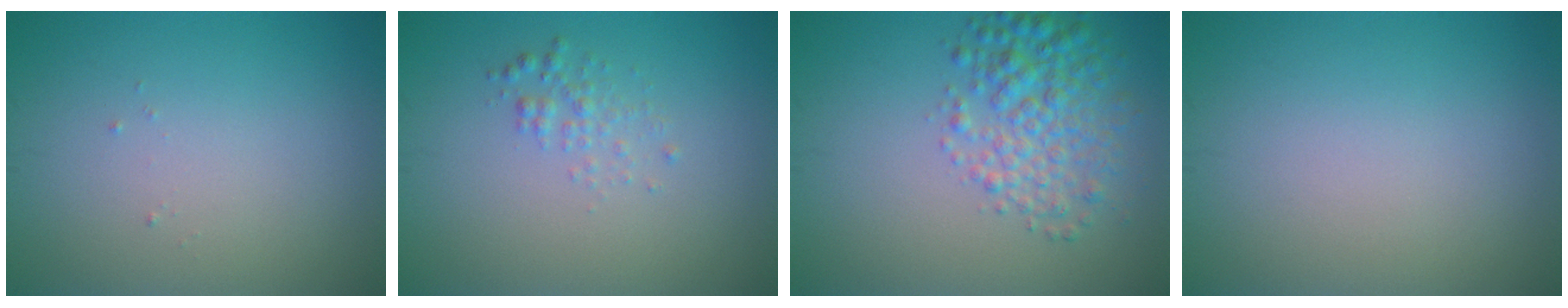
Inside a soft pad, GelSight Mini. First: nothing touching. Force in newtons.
{"total": 1.3, "press": 1.3, "slide": 0.0}
{"total": 4.4, "press": 4.4, "slide": 0.1}
{"total": 0.0}